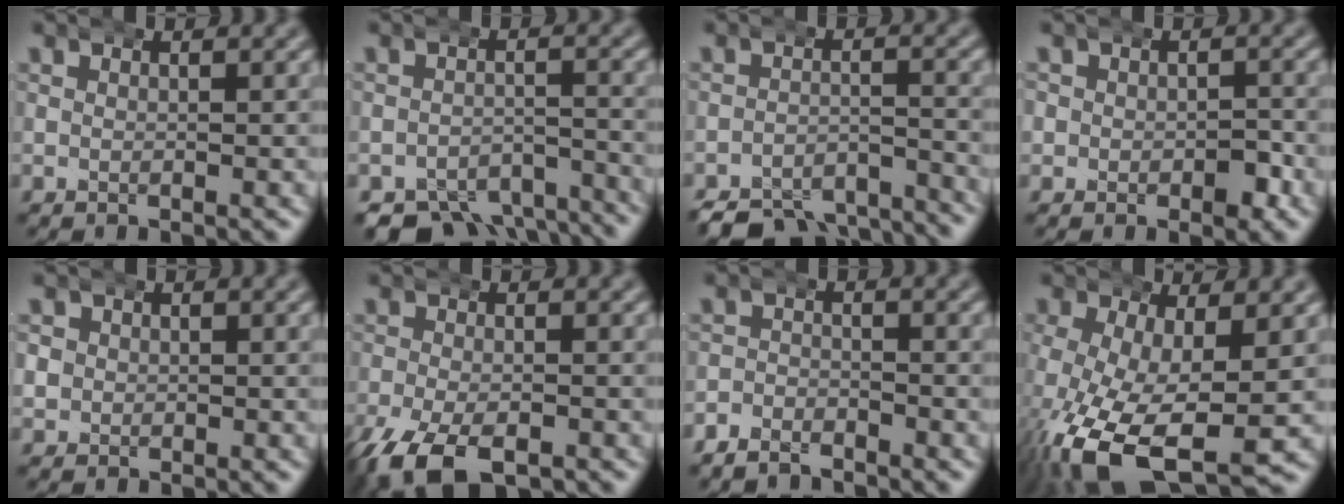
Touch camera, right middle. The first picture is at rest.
{"total": 9.2, "force": [-7.6, 4.2, 2.9], "torque": [-0.041, -0.031, -0.116]}
{"total": 9.1, "force": [-8.4, 2.8, 2.2], "torque": [-0.027, -0.028, -0.134]}
{"total": 2.6, "force": [-0.8, 2.1, 1.3], "torque": [-0.032, -0.003, -0.015]}
{"total": 2.1, "force": [-0.2, 2.1, 0.5], "torque": [-0.022, 0.000, -0.003]}
{"total": 7.6, "force": [-5.2, 3.8, 4.0], "torque": [-0.108, -0.035, -0.069]}
{"total": 3.0, "force": [-2.8, 0.9, -0.3], "torque": [0.004, -0.005, -0.056]}
{"total": 10.6, "force": [-5.0, 5.4, 7.6], "torque": [-0.186, -0.062, -0.052]}